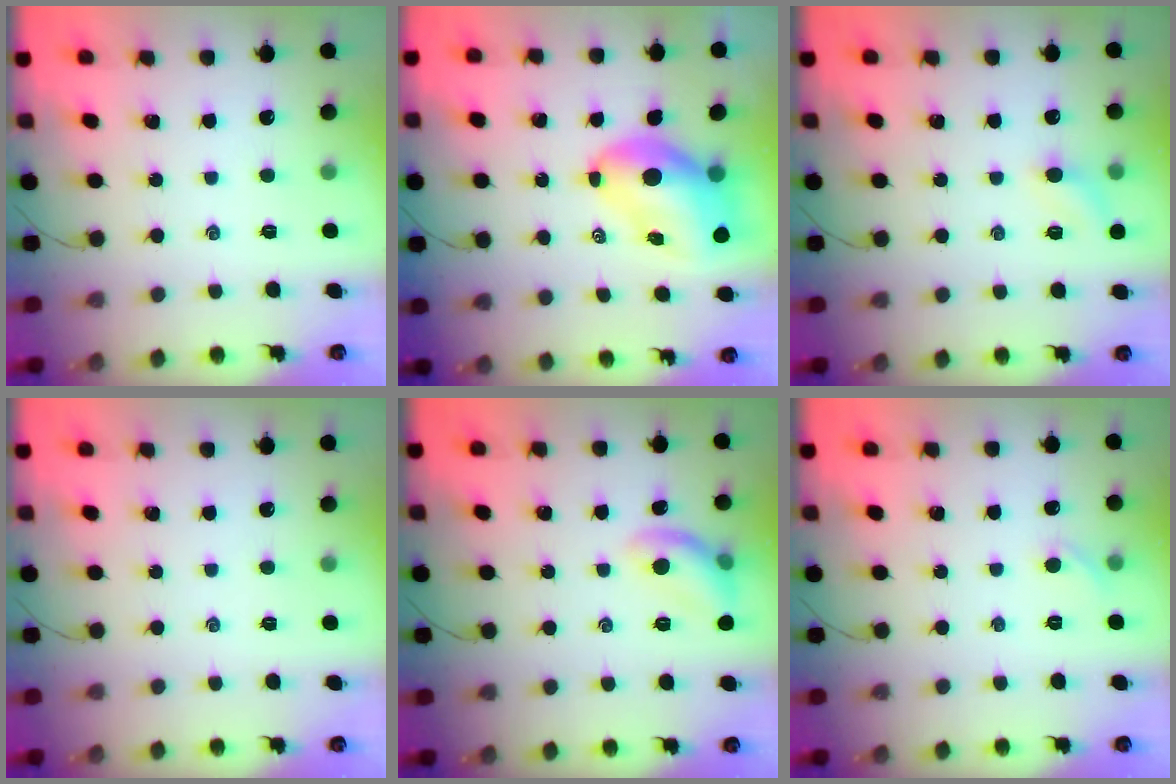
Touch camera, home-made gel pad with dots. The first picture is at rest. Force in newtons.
{"total": 10.3, "press": 9.8, "slide": 2.9}
{"total": 6.6, "press": 6.4, "slide": 1.6}
{"total": 0.0}
{"total": 9.2, "press": 9.2, "slide": 0.3}
{"total": 4.0, "press": 3.7, "slide": 1.5}